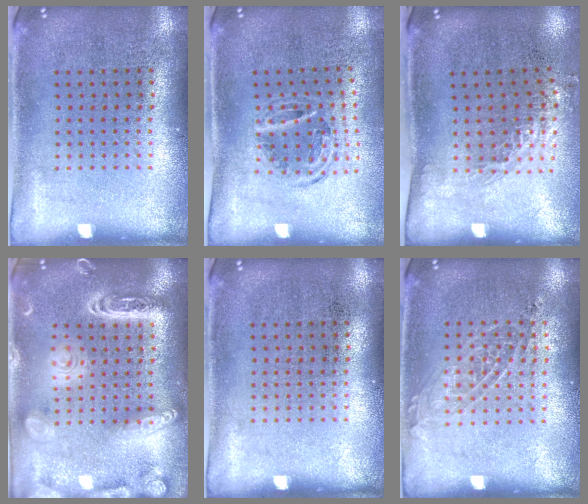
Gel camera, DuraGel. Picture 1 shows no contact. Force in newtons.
{"total": 0.9, "press": 0.9, "slide": 0.1}
{"total": 1.2, "press": 0.9, "slide": 0.7}
{"total": 3.1, "press": 3.1, "slide": 0.2}
{"total": 0.0}
{"total": 1.2, "press": 1.1, "slide": 0.5}